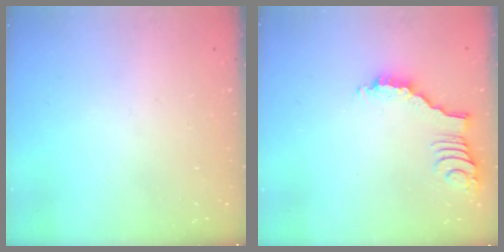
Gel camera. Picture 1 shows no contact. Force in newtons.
{"total": 2.8, "press": 2.8, "slide": 0.3}